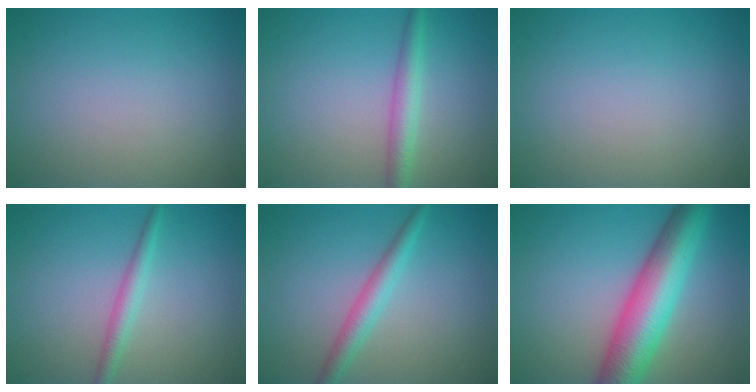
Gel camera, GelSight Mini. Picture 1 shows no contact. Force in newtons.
{"total": 2.7, "press": 2.7, "slide": 0.1}
{"total": 0.0}
{"total": 1.9, "press": 1.9, "slide": 0.0}
{"total": 2.7, "press": 2.7, "slide": 0.1}
{"total": 9.1, "press": 9.1, "slide": 0.3}